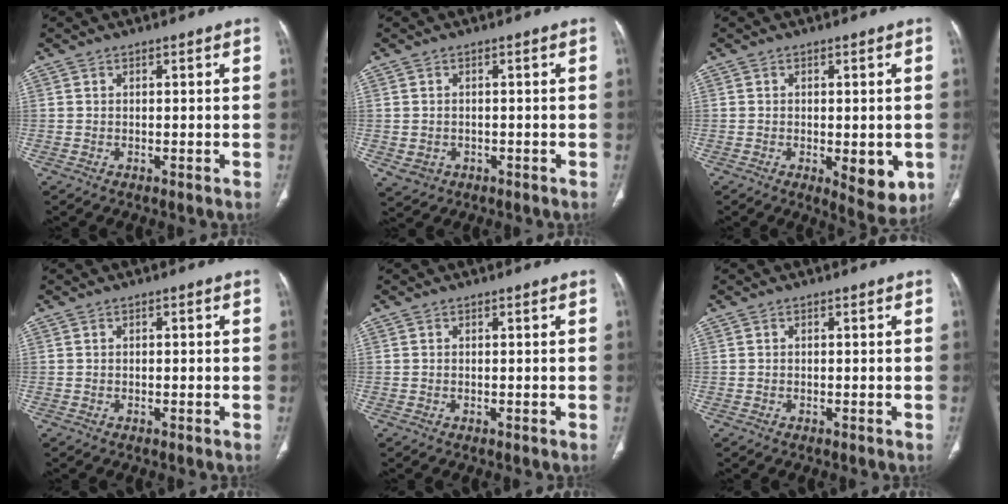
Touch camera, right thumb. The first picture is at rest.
{"total": 3.1, "force": [-0.8, 2.8, 1.1], "torque": [-0.019, 0.004, 0.001]}
{"total": 7.5, "force": [-1.8, 3.3, 6.4], "torque": [-0.065, -0.013, -0.014]}
{"total": 0.0}
{"total": 0.0}
{"total": 0.0}